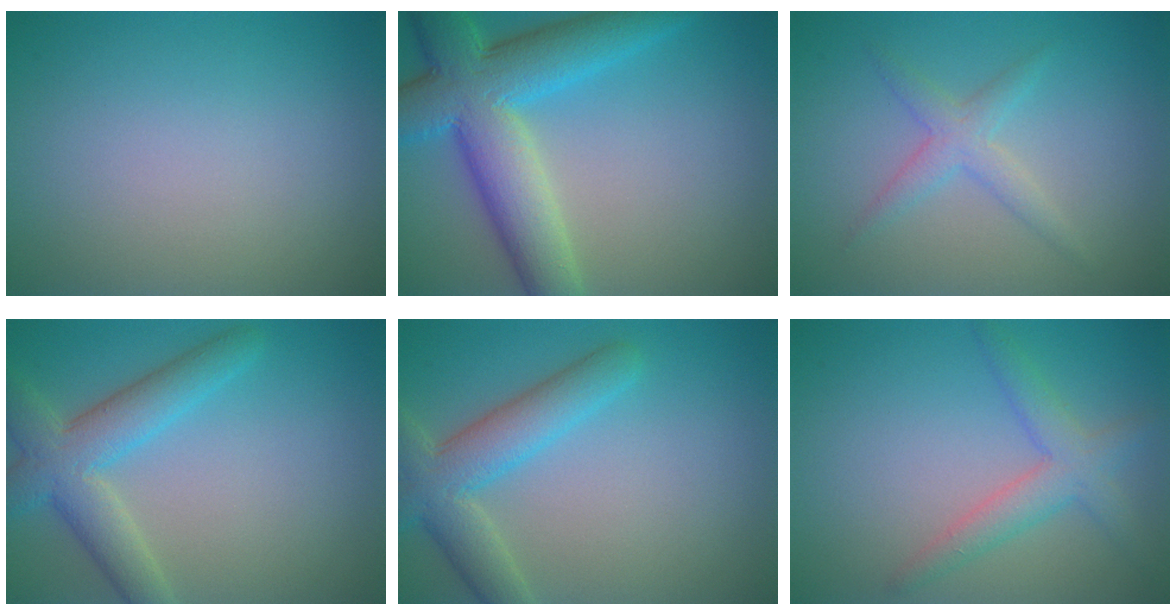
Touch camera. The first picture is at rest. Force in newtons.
{"total": 9.7, "press": 9.7, "slide": 0.7}
{"total": 2.2, "press": 2.2, "slide": 0.1}
{"total": 5.4, "press": 5.3, "slide": 0.7}
{"total": 5.4, "press": 5.4, "slide": 0.4}
{"total": 3.2, "press": 3.2, "slide": 0.2}